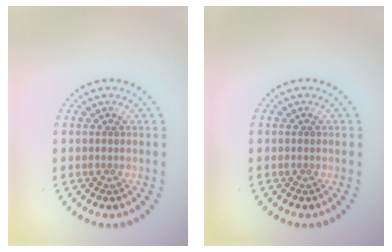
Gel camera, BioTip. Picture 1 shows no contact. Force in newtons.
{"total": 0.0}